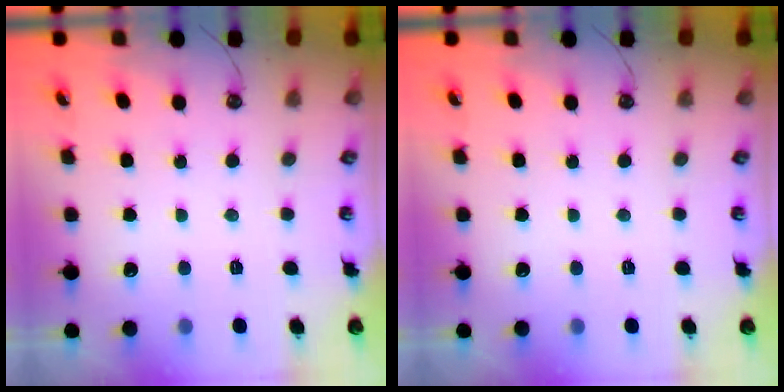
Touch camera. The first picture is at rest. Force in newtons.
{"total": 0.0}